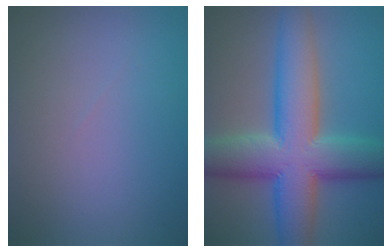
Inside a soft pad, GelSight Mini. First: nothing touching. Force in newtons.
{"total": 11.5, "press": 11.5, "slide": 0.3}